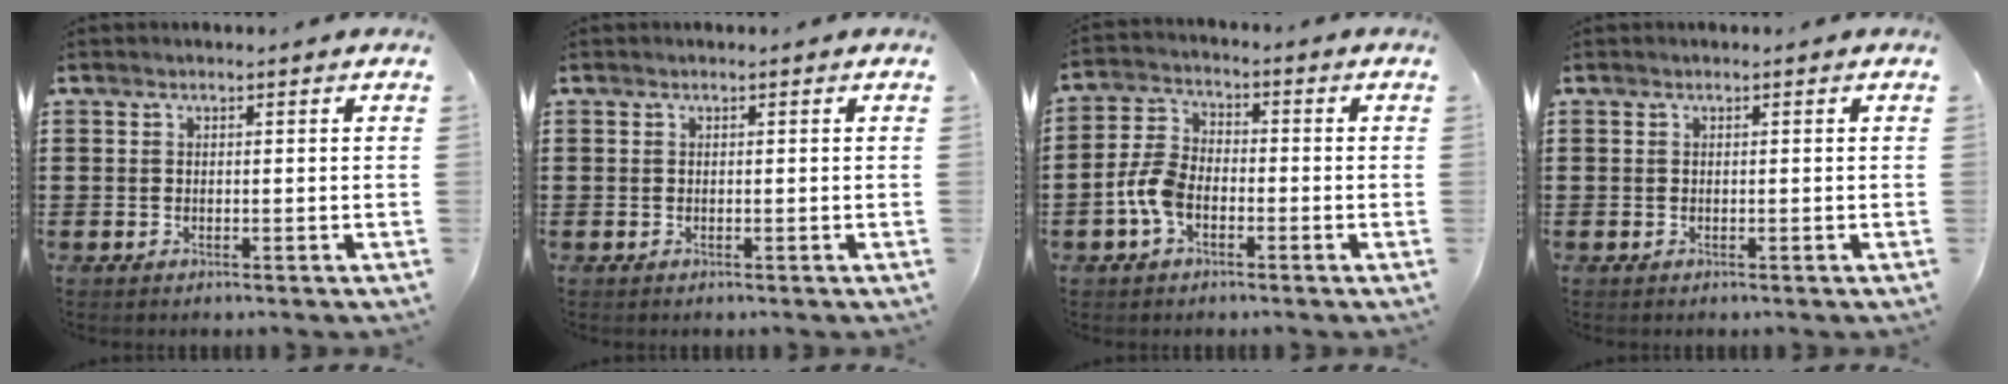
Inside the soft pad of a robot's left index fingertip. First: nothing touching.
{"total": 0.0}
{"total": 6.0, "force": [-2.3, 3.6, 4.2], "torque": [-0.115, 0.001, -0.053]}
{"total": 0.0}